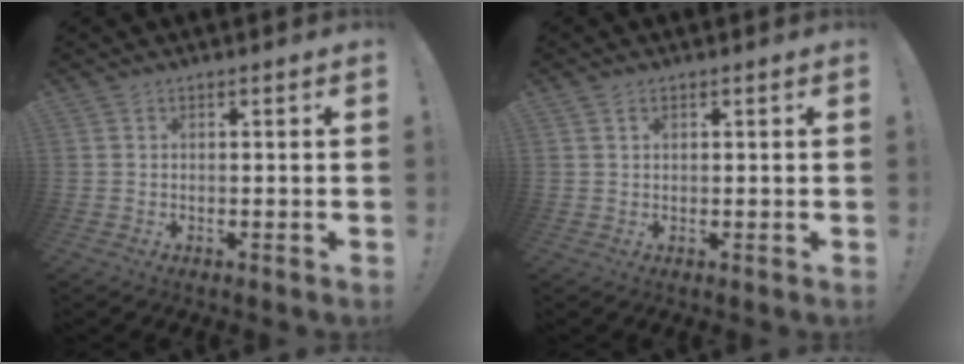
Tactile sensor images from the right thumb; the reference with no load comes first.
{"total": 1.0, "force": [0.6, 0.6, 0.5], "torque": [-0.011, 0.002, 0.011]}